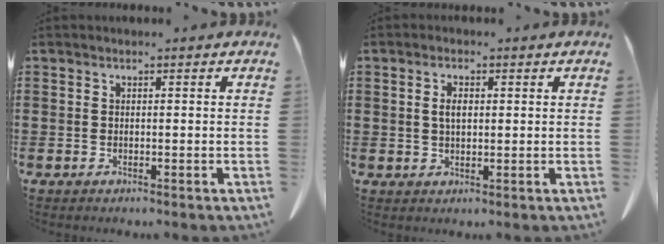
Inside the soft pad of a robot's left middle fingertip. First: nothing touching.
{"total": 2.5, "force": [0.6, 1.1, 2.2], "torque": [-0.046, 0.006, 0.009]}